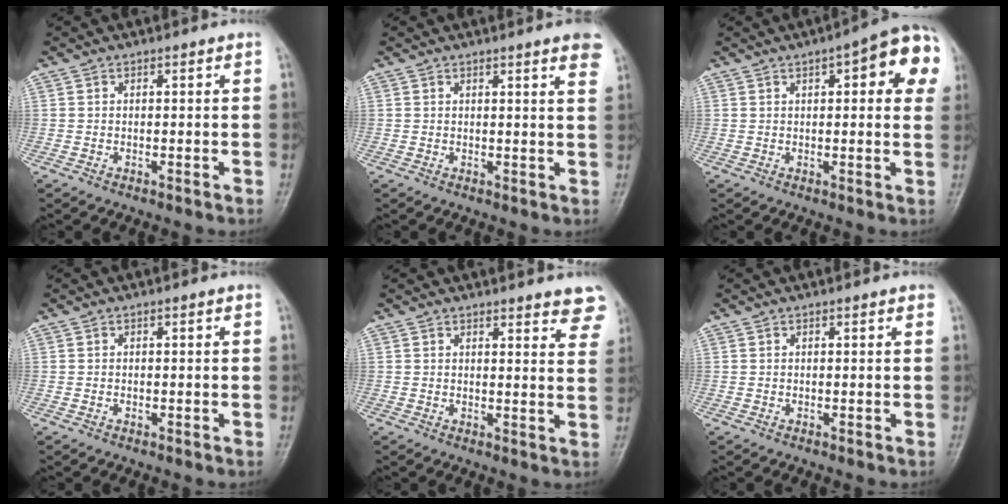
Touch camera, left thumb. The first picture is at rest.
{"total": 5.2, "force": [3.5, 0.5, 3.8], "torque": [-0.036, -0.008, 0.033]}
{"total": 13.1, "force": [4.6, 4.4, 11.4], "torque": [-0.104, 0.008, 0.043]}
{"total": 0.6, "force": [-0.2, 0.4, 0.4], "torque": [-0.007, 0.009, -0.003]}
{"total": 8.3, "force": [7.0, 2.3, 3.9], "torque": [-0.012, -0.032, 0.065]}
{"total": 0.6, "force": [0.3, 0.1, 0.4], "torque": [-0.007, 0.001, 0.000]}